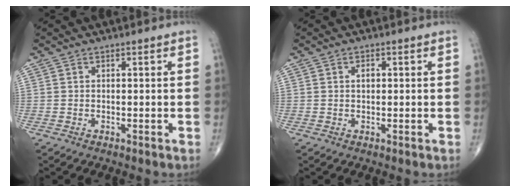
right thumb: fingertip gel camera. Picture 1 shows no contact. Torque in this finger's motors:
{"motor_torque": [-0.59, 0.71, 0.33, 0.28, 0.02]}